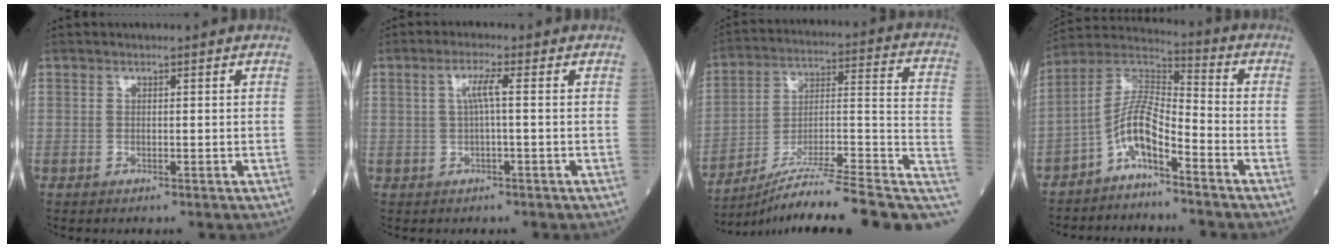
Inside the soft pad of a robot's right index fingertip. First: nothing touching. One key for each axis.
{"total": 2.8, "fx": 0.3, "fy": 0.0, "fz": 2.8, "tx": -0.057, "ty": 0.008, "tz": 0.006}
{"total": 21.5, "fx": -15.2, "fy": 1.0, "fz": 15.1, "tx": -0.182, "ty": 0.025, "tz": -0.251}
{"total": 8.4, "fx": -4.8, "fy": 2.1, "fz": 6.6, "tx": -0.136, "ty": 0.024, "tz": -0.097}